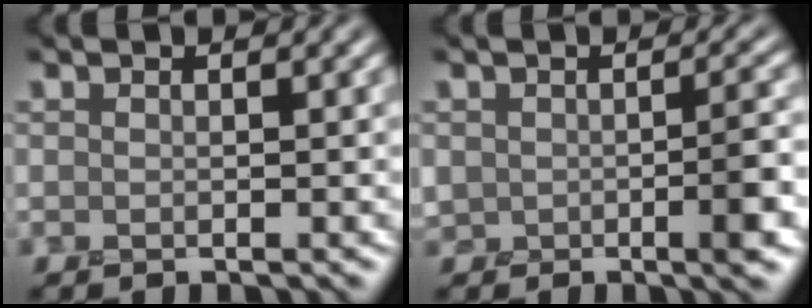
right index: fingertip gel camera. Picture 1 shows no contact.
{"total": 3.4, "force": [-1.0, 1.8, 2.7], "torque": [-0.045, -0.003, -0.021]}